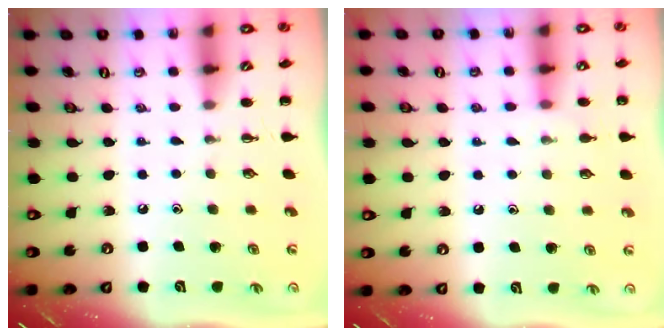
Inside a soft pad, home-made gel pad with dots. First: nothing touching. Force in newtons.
{"total": 5.4, "press": 5.2, "slide": 1.5}